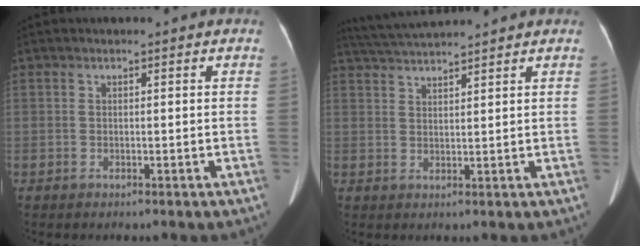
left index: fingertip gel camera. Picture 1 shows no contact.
{"total": 6.9, "force": [6.5, -0.8, 2.3], "torque": [-0.049, 0.028, 0.113]}